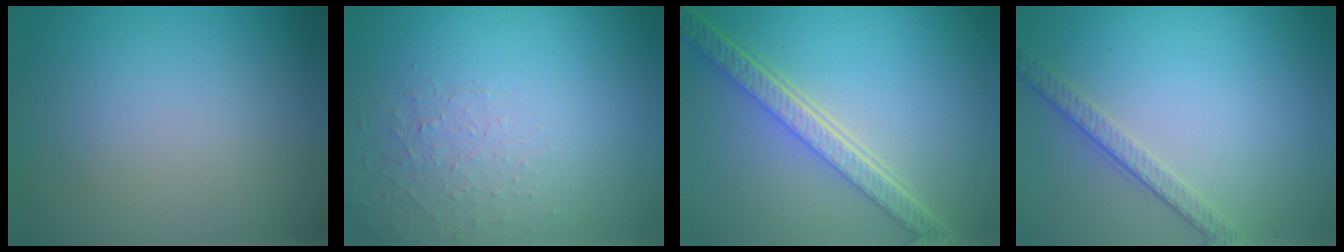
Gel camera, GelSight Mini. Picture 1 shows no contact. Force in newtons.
{"total": 1.3, "press": 0.4, "slide": 1.2}
{"total": 5.4, "press": 4.1, "slide": 3.5}
{"total": 2.6, "press": 2.0, "slide": 1.7}